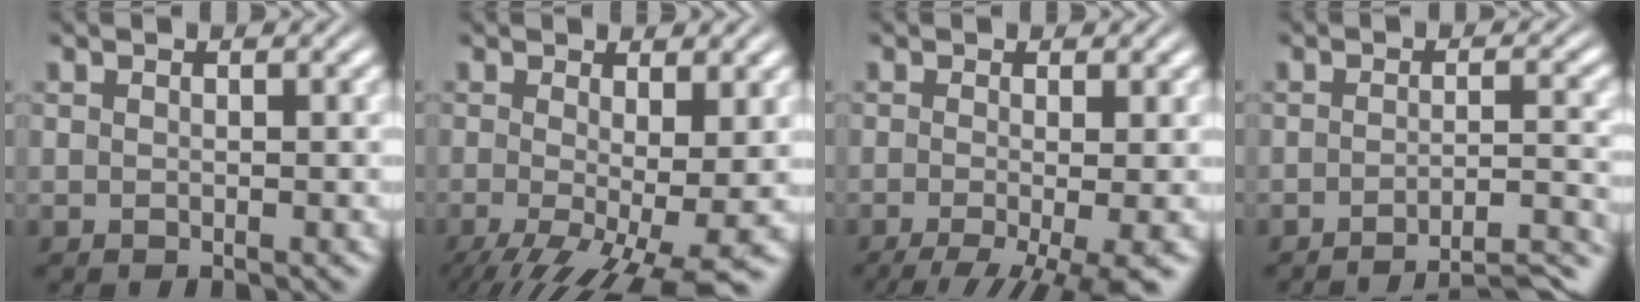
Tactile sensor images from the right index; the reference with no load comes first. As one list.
[{"total": 9.3, "force": [-4.4, 4.3, 7.0], "torque": [-0.128, -0.063, -0.039]}, {"total": 9.8, "force": [-7.4, 3.5, 5.5], "torque": [-0.078, -0.051, -0.087]}, {"total": 7.8, "force": [-7.4, 1.0, 2.0], "torque": [-0.014, -0.022, -0.112]}]